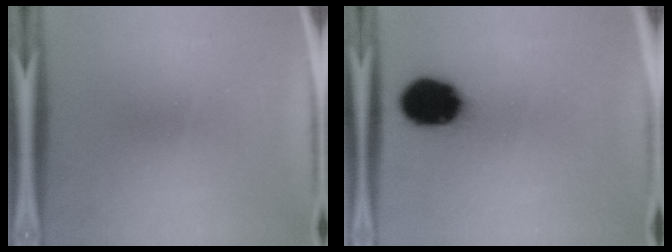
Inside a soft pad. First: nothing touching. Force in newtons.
{"total": 15.3}